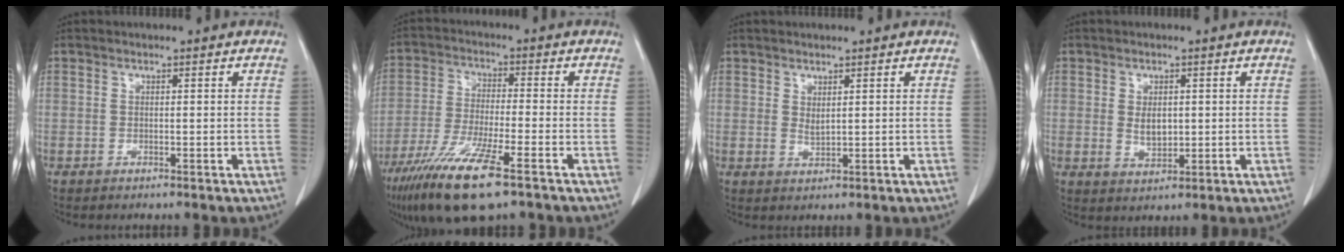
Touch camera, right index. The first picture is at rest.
{"total": 13.0, "force": [-8.0, 1.3, 10.1], "torque": [-0.201, -0.035, -0.144]}
{"total": 1.3, "force": [0.7, 0.4, 1.1], "torque": [-0.021, -0.006, 0.018]}
{"total": 3.3, "force": [0.4, 1.9, 2.7], "torque": [-0.049, -0.004, 0.013]}